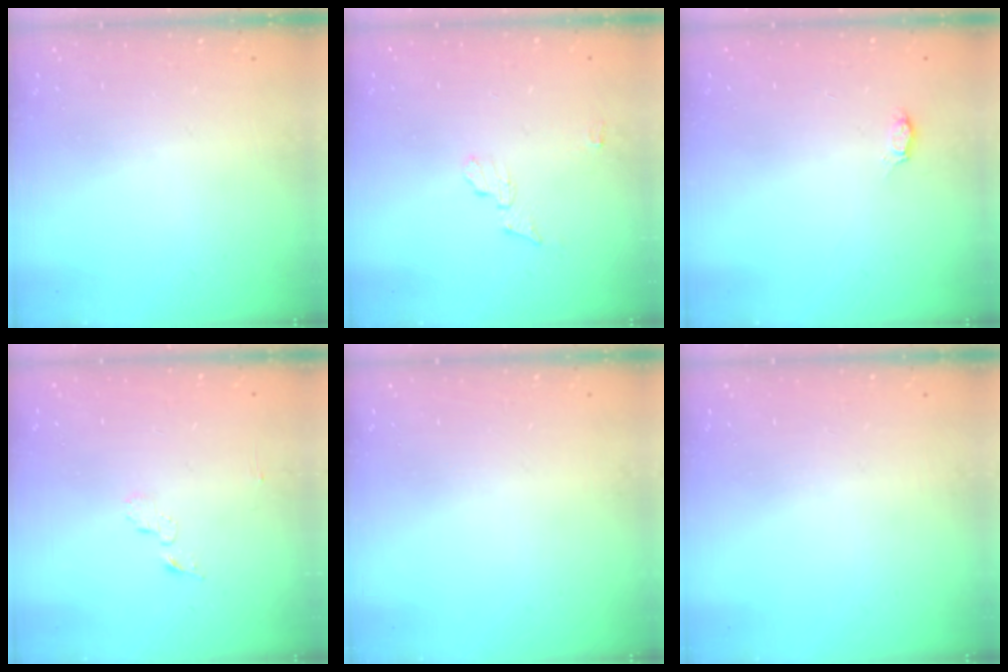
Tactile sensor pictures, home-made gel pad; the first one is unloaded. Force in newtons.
{"total": 5.6, "press": 5.6, "slide": 0.4}
{"total": 2.0, "press": 2.0, "slide": 0.3}
{"total": 3.7, "press": 3.7, "slide": 0.3}
{"total": 0.0}
{"total": 0.0}